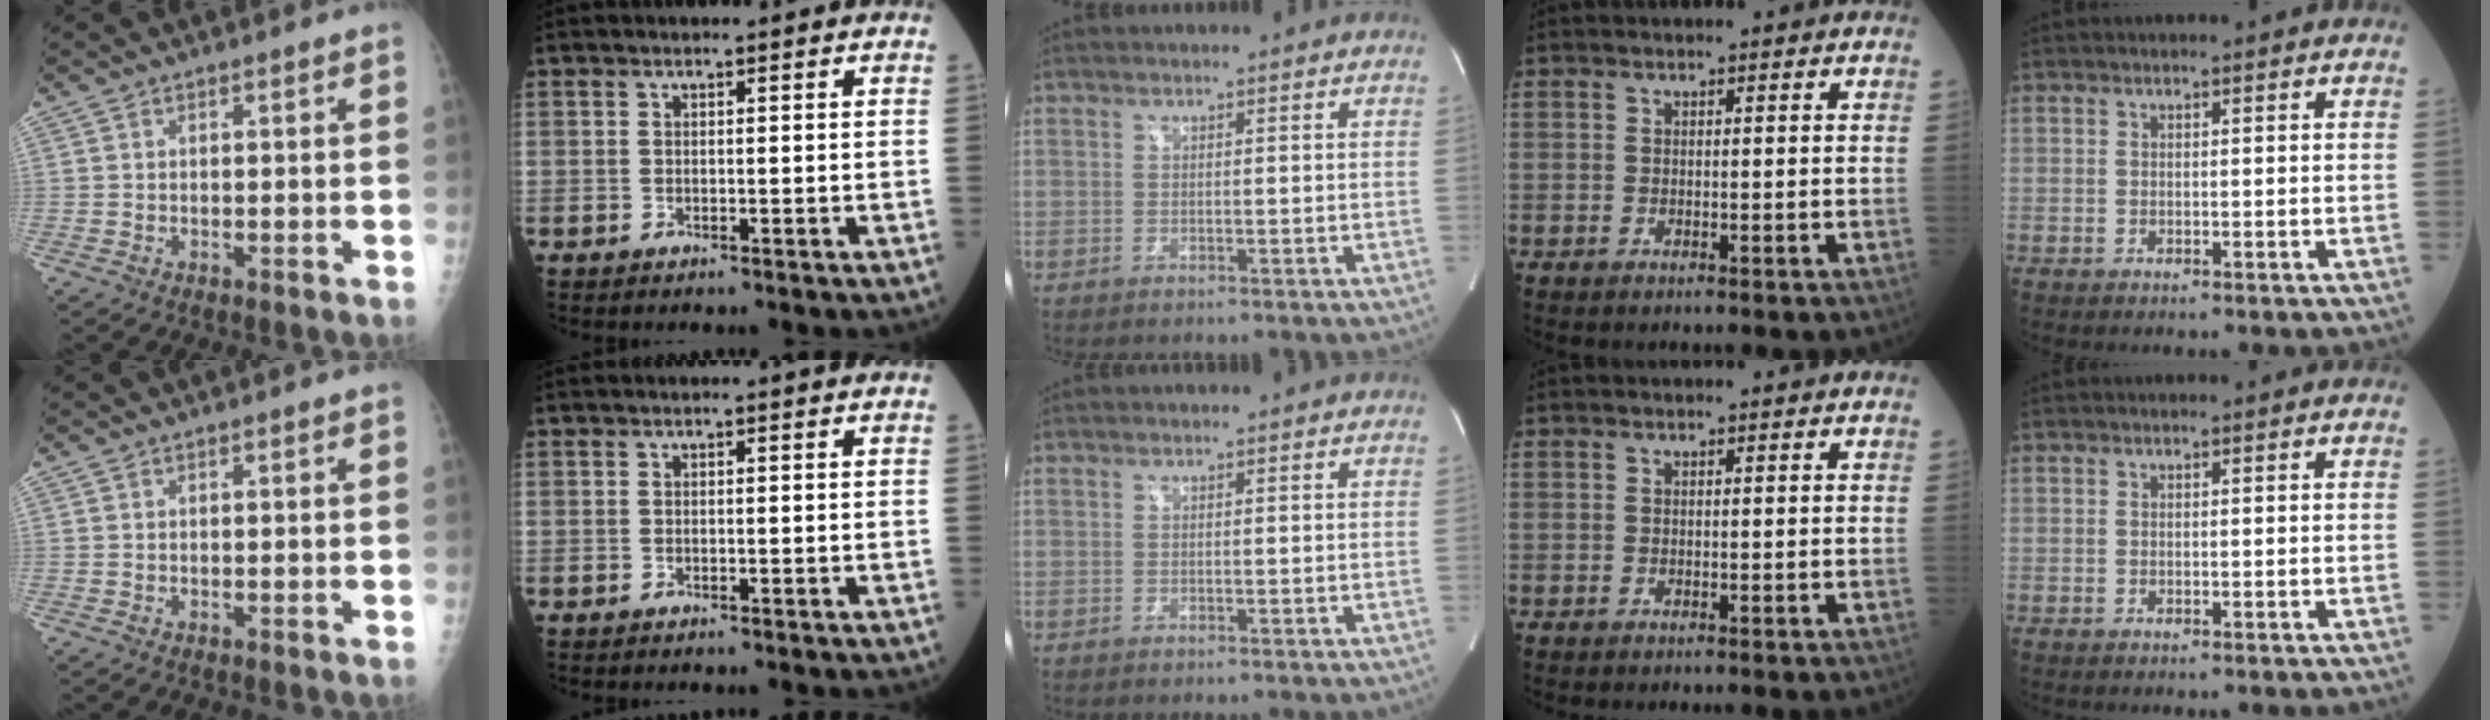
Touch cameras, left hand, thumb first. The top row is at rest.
{}